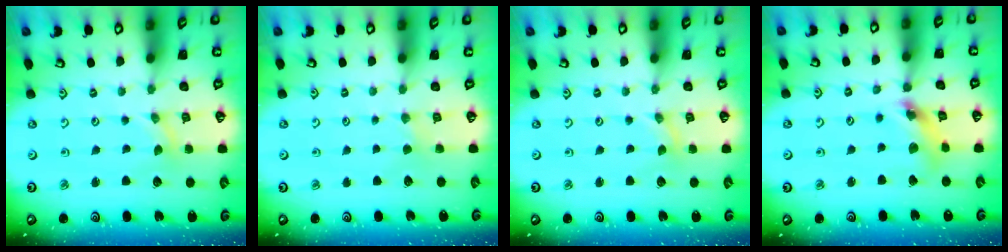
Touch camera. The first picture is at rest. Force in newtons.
{"total": 1.4, "press": 1.4, "slide": 0.4}
{"total": 0.0}
{"total": 10.0, "press": 9.9, "slide": 1.2}